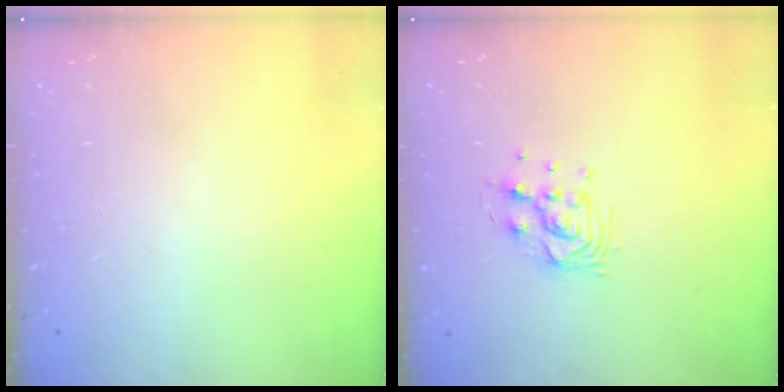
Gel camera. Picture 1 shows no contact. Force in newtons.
{"total": 9.0, "press": 8.9, "slide": 1.5}